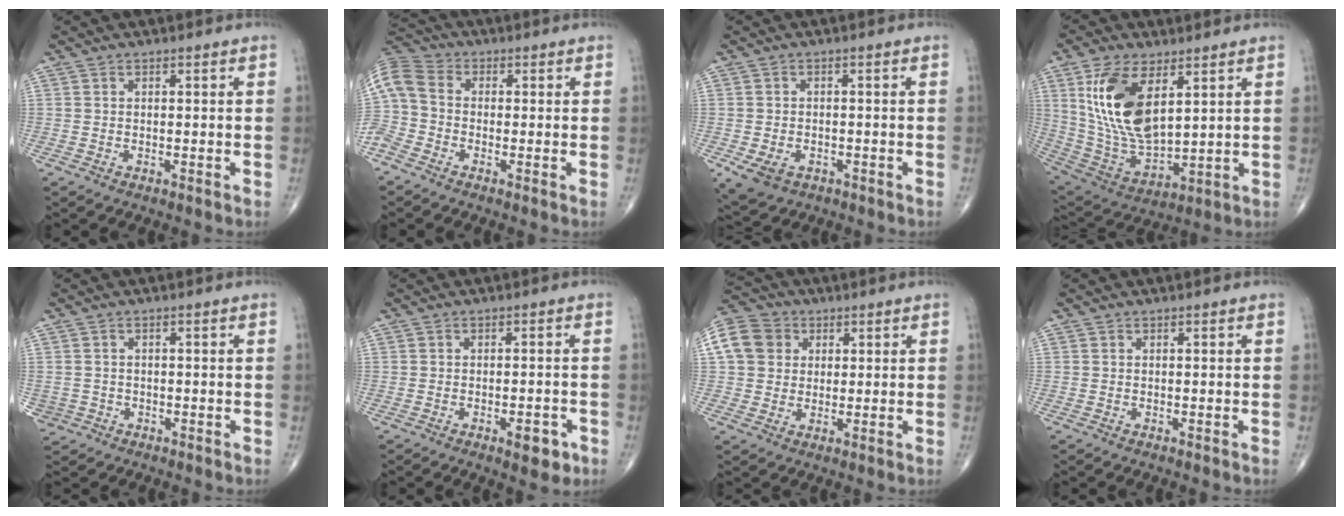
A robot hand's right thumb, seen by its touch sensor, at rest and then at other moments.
{"total": 8.3, "force": [-2.4, 6.4, 4.8], "torque": [-0.112, 0.020, -0.067]}
{"total": 5.4, "force": [-2.3, 3.9, 3.0], "torque": [-0.055, 0.004, -0.028]}
{"total": 17.3, "force": [6.2, 8.4, 13.8], "torque": [-0.258, -0.027, 0.132]}
{"total": 2.3, "force": [-0.8, 2.1, -0.1], "torque": [0.010, 0.009, -0.015]}
{"total": 4.7, "force": [-2.2, 1.9, 3.7], "torque": [-0.033, 0.004, -0.024]}
{"total": 10.3, "force": [2.6, 9.0, 4.3], "torque": [-0.073, 0.014, 0.037]}
{"total": 0.0}